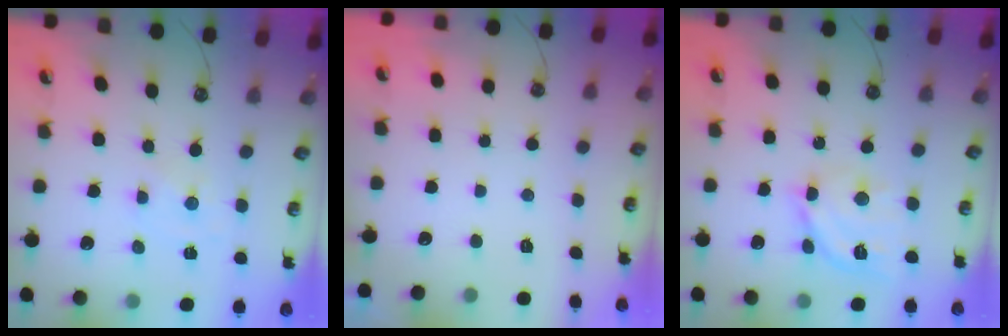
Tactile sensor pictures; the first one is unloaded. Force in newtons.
{"total": 0.0}
{"total": 13.8, "press": 13.7, "slide": 1.3}